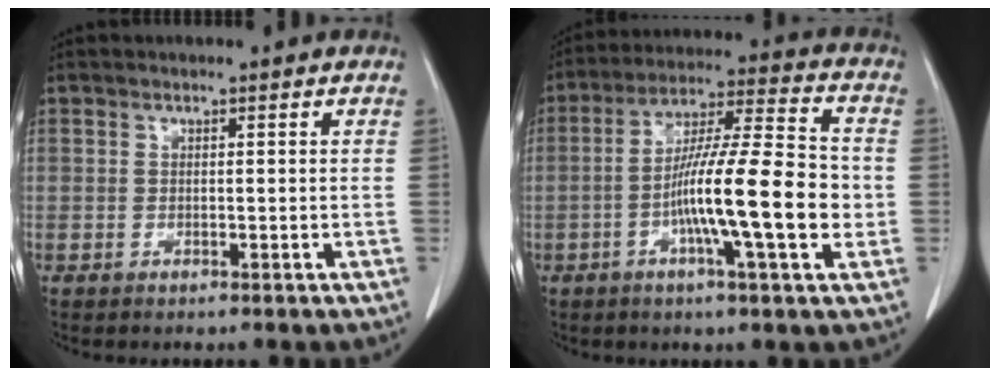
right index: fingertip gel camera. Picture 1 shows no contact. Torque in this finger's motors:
{"motor_torque": [1.38, -0.49, 0.90, 0.21]}